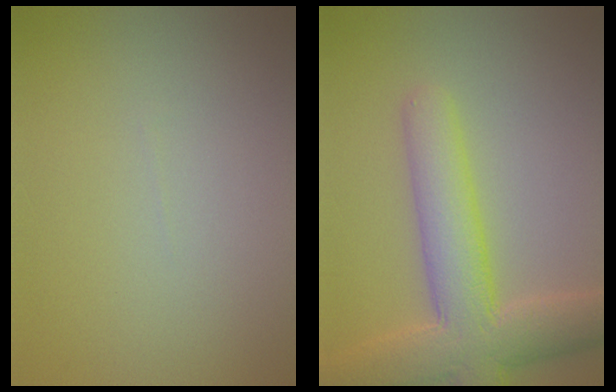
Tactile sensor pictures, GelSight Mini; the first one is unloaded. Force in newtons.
{"total": 7.5, "press": 7.5, "slide": 0.6}